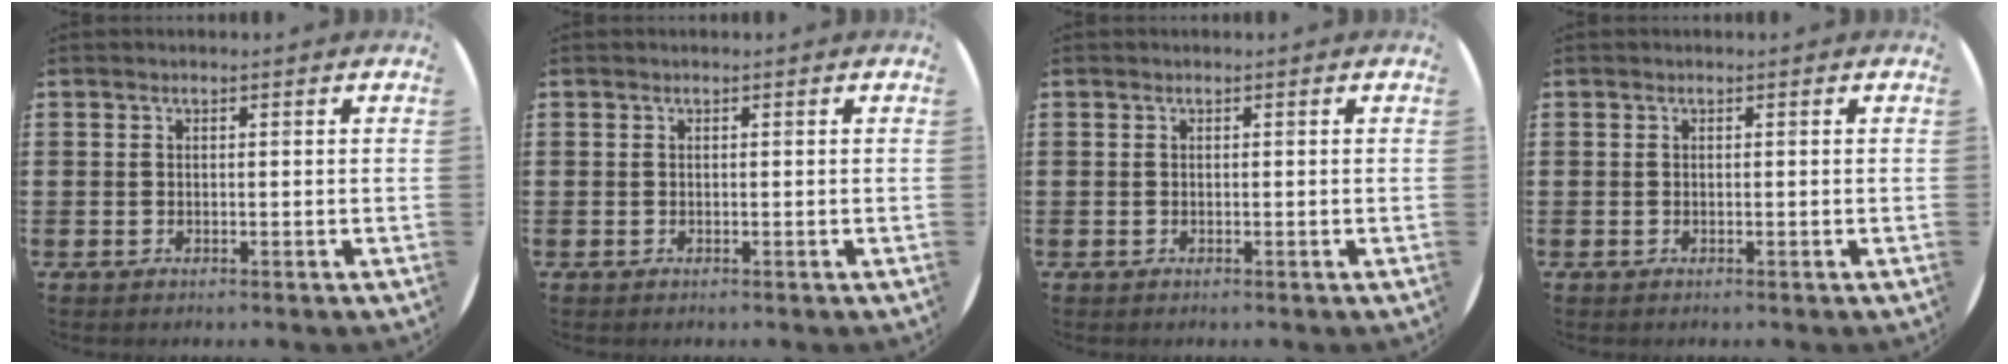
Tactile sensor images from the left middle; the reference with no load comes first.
{"total": 0.0}
{"total": 0.0}
{"total": 0.0}